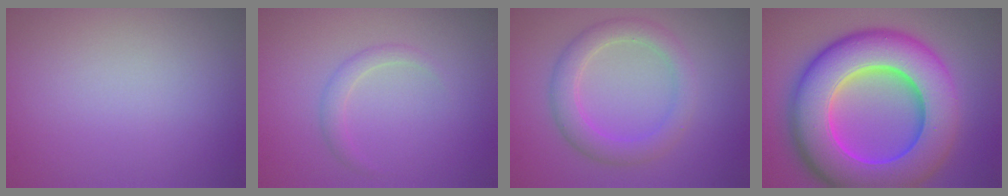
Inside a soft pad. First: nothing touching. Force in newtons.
{"total": 1.3, "press": 1.2, "slide": 0.1}
{"total": 3.6, "press": 3.5, "slide": 0.2}
{"total": 13.9, "press": 13.9, "slide": 0.1}